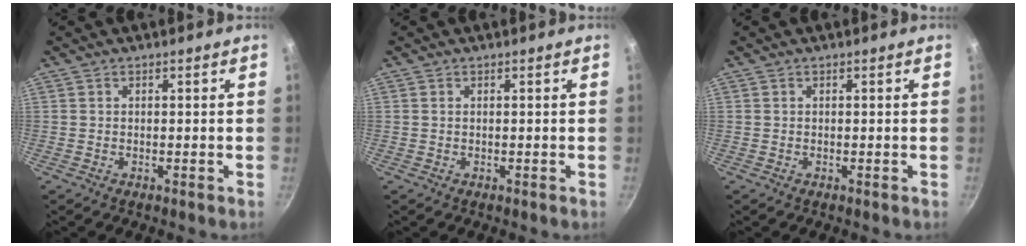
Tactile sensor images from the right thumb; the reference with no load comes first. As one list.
[{"total": 0.0}, {"total": 0.0}]